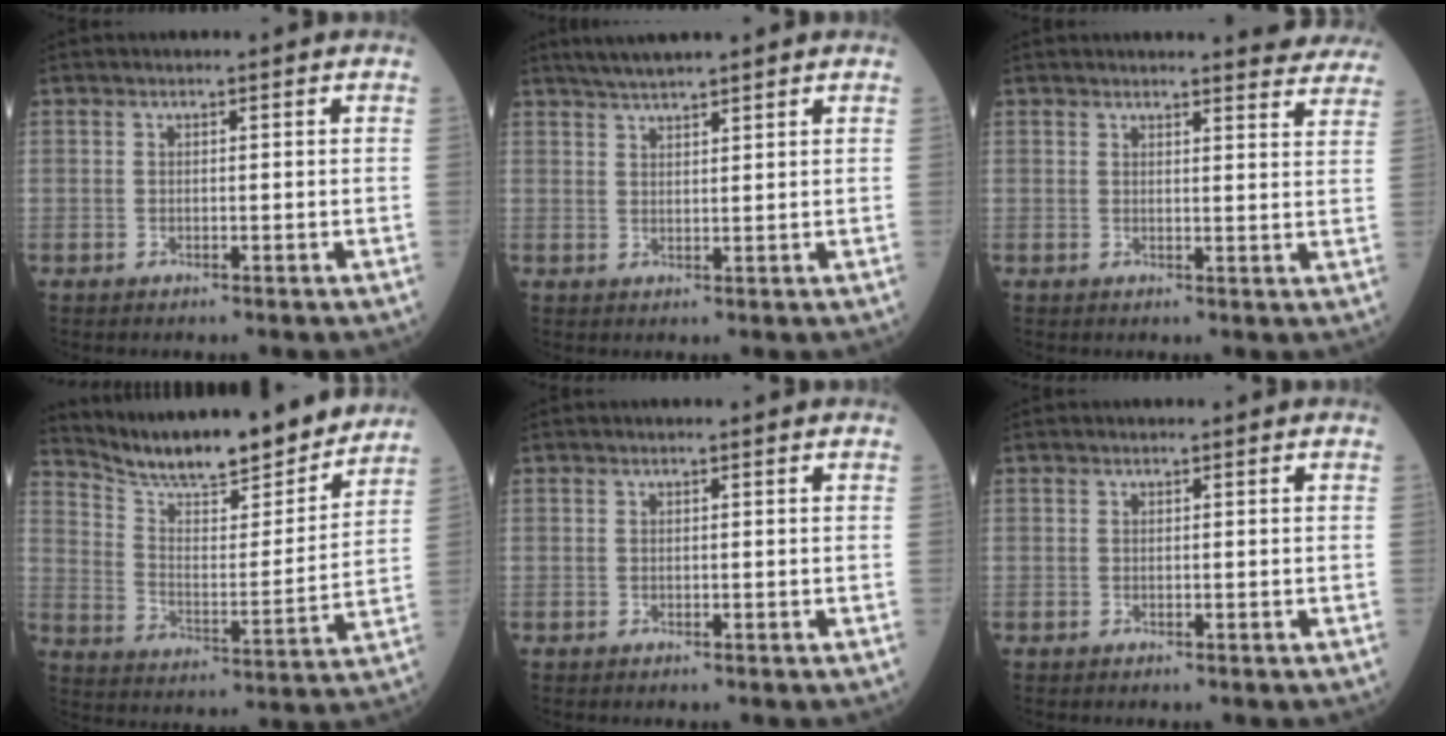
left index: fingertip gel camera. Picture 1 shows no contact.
{"total": 5.1, "force": [4.3, 0.2, 2.6], "torque": [-0.047, 0.025, 0.079]}
{"total": 8.5, "force": [8.3, 0.8, 1.5], "torque": [0.000, -0.024, 0.069]}
{"total": 18.9, "force": [17.5, 2.3, 7.0], "torque": [-0.124, -0.022, 0.263]}
{"total": 0.0}
{"total": 0.0}